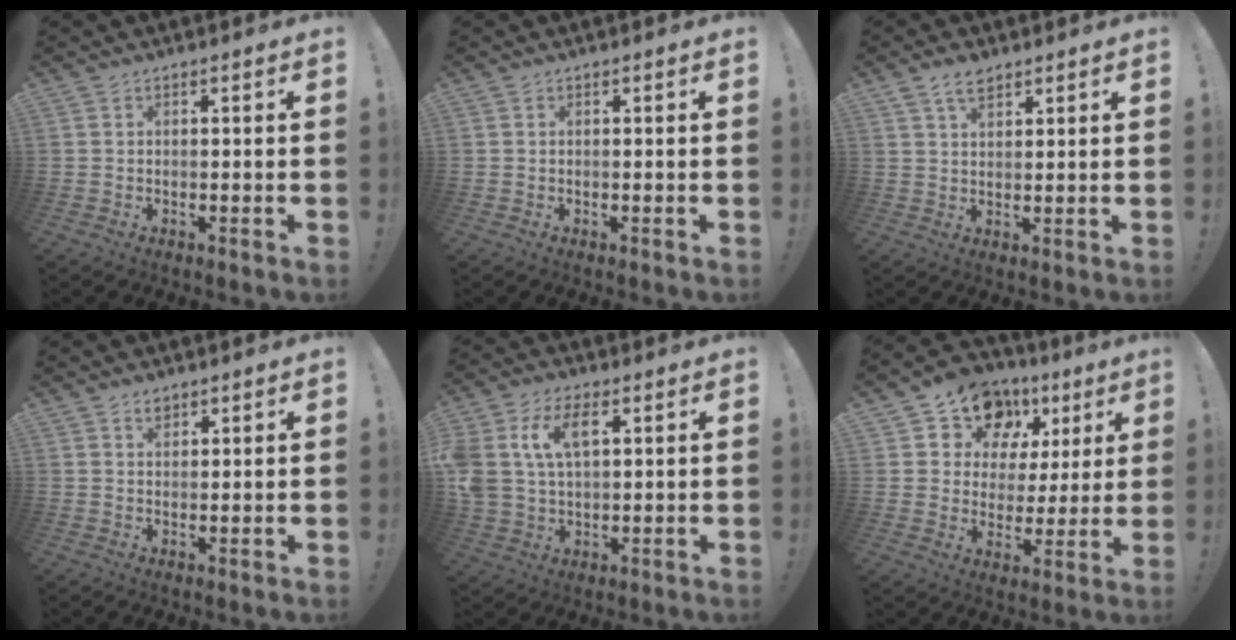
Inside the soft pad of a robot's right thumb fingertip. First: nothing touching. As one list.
[{"total": 0.0}, {"total": 4.6, "force": [3.3, 2.3, 2.1], "torque": [-0.041, -0.009, 0.062]}, {"total": 2.4, "force": [1.9, 1.3, 0.6], "torque": [0.001, -0.009, 0.032]}, {"total": 11.2, "force": [4.2, 7.0, 7.7], "torque": [-0.158, 0.000, 0.076]}, {"total": 12.9, "force": [7.8, 9.2, 4.7], "torque": [-0.076, -0.048, 0.146]}]